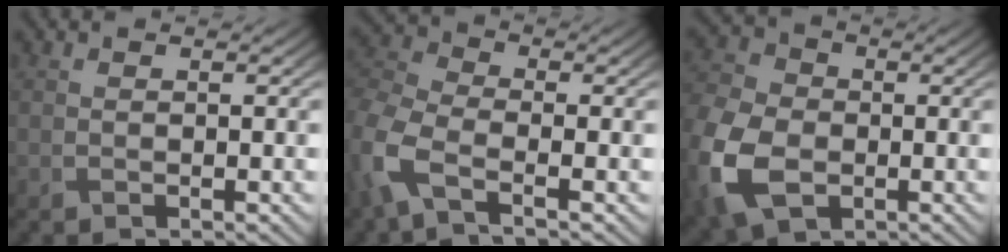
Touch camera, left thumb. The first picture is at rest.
{"total": 6.3, "force": [-2.9, 2.9, 4.8], "torque": [-0.131, -0.010, -0.078]}
{"total": 12.9, "force": [-3.8, 9.2, 8.2], "torque": [-0.247, -0.043, -0.072]}